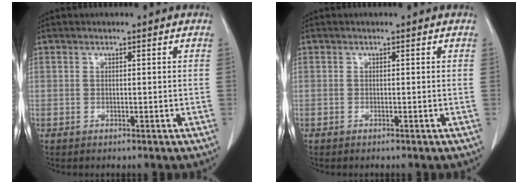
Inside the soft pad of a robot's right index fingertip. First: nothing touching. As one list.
[{"total": 0.0}]